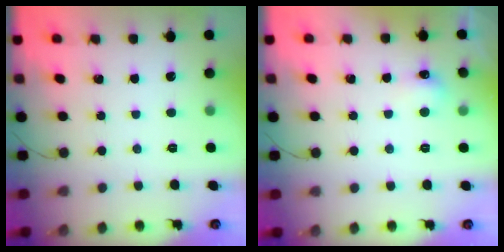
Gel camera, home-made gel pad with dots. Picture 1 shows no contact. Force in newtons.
{"total": 5.4, "press": 5.2, "slide": 1.7}